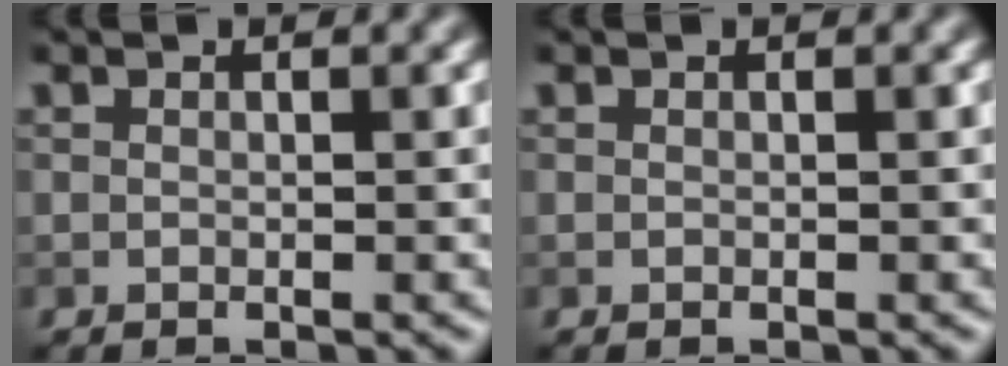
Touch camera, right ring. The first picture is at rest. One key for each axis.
{"total": 0.0}